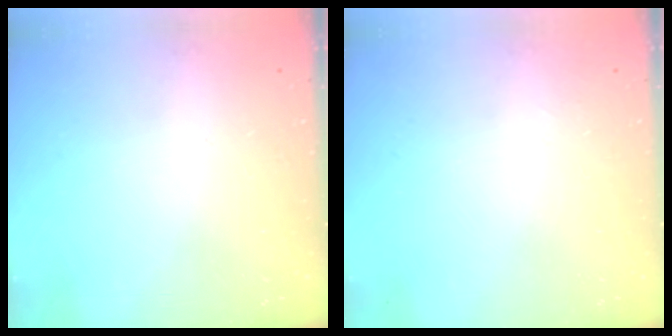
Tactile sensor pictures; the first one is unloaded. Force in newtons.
{"total": 5.0, "press": 5.0, "slide": 0.5}